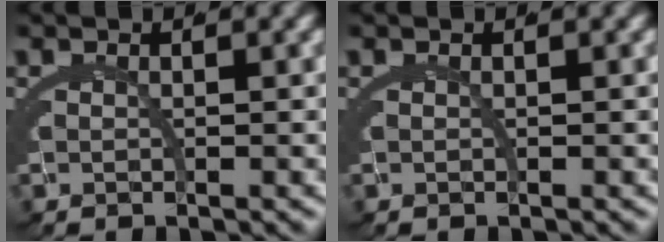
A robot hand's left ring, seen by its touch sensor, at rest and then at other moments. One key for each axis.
{"total": 0.0}